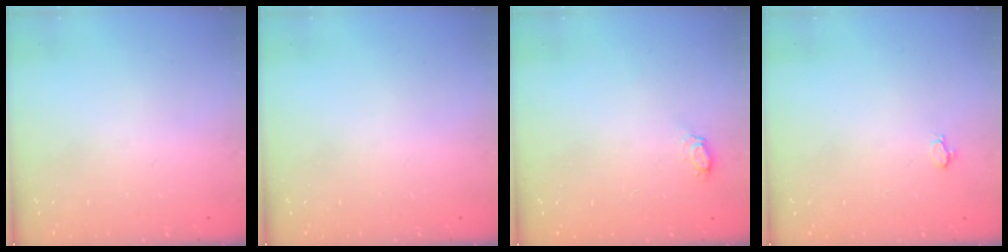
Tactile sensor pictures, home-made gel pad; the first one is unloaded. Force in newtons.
{"total": 0.0}
{"total": 4.7, "press": 4.4, "slide": 1.5}
{"total": 2.8, "press": 2.8, "slide": 0.3}